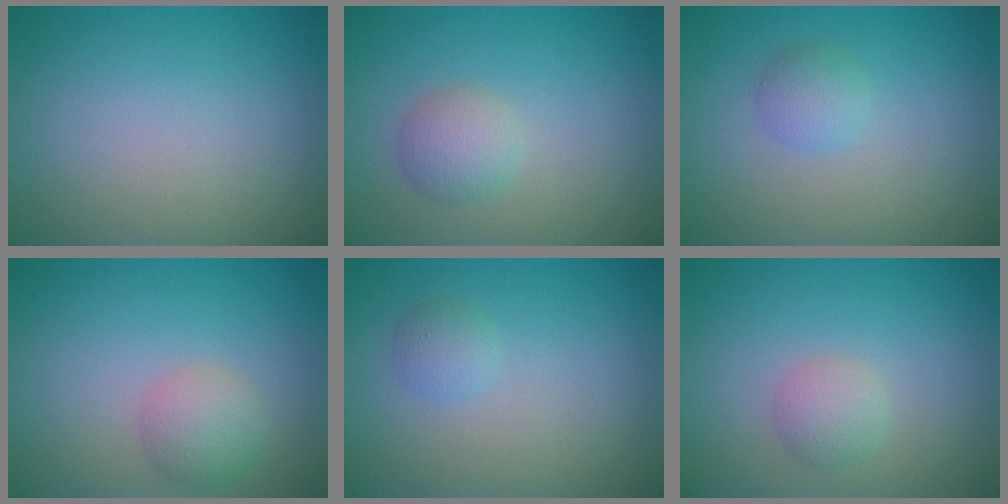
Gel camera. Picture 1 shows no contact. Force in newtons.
{"total": 2.5, "press": 2.5, "slide": 0.1}
{"total": 1.7, "press": 1.7, "slide": 0.0}
{"total": 2.6, "press": 2.6, "slide": 0.1}
{"total": 1.4, "press": 1.4, "slide": 0.1}
{"total": 1.9, "press": 1.9, "slide": 0.1}